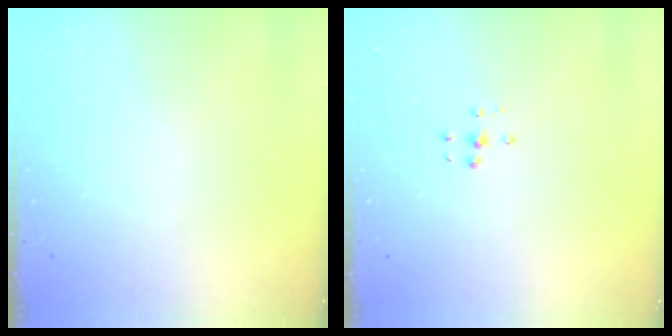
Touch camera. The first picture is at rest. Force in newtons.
{"total": 4.9, "press": 4.9, "slide": 0.4}